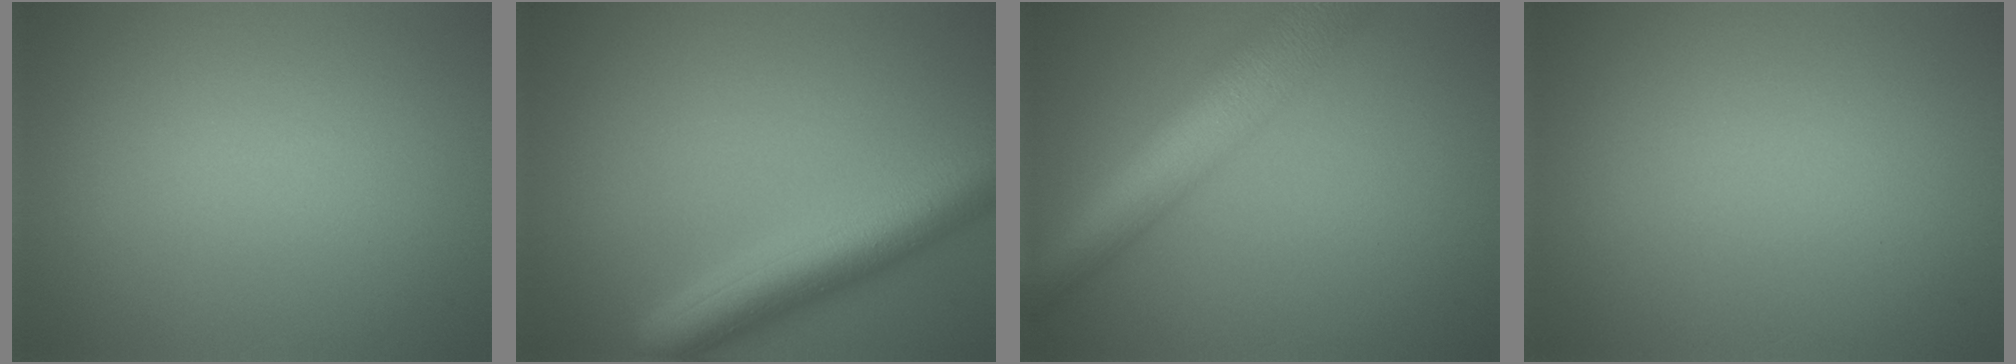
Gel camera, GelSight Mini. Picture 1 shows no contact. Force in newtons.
{"total": 6.4, "press": 6.4, "slide": 0.3}
{"total": 8.6, "press": 8.6, "slide": 0.4}
{"total": 0.0}